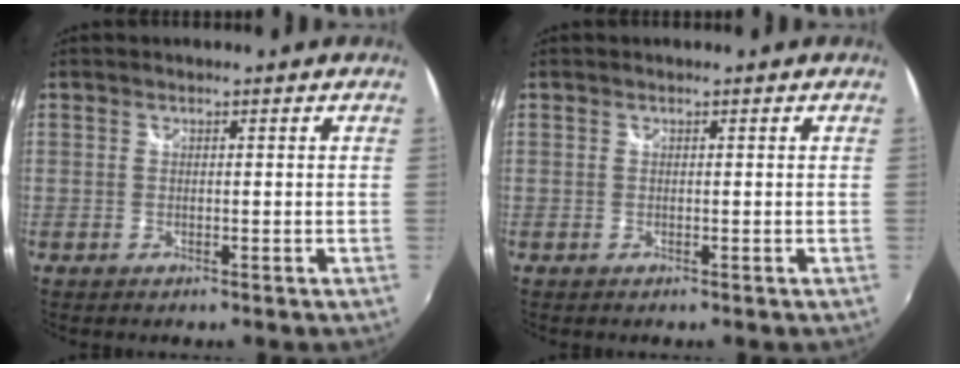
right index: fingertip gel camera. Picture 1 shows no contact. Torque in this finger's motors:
{"motor_torque": [-0.01, 0.01, 0.00, 0.01]}